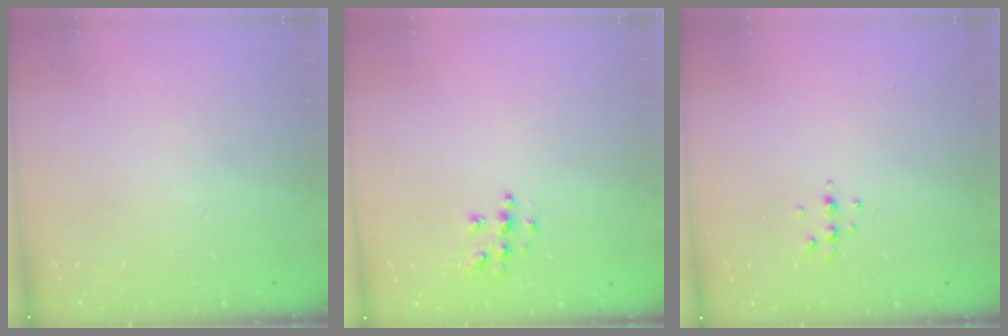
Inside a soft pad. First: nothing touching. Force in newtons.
{"total": 7.4, "press": 7.4, "slide": 0.2}
{"total": 4.5, "press": 4.4, "slide": 0.8}